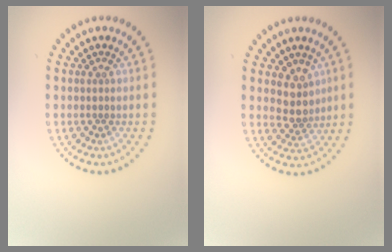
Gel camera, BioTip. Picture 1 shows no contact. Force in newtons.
{"total": 2.6, "press": 2.2, "slide": 1.5}